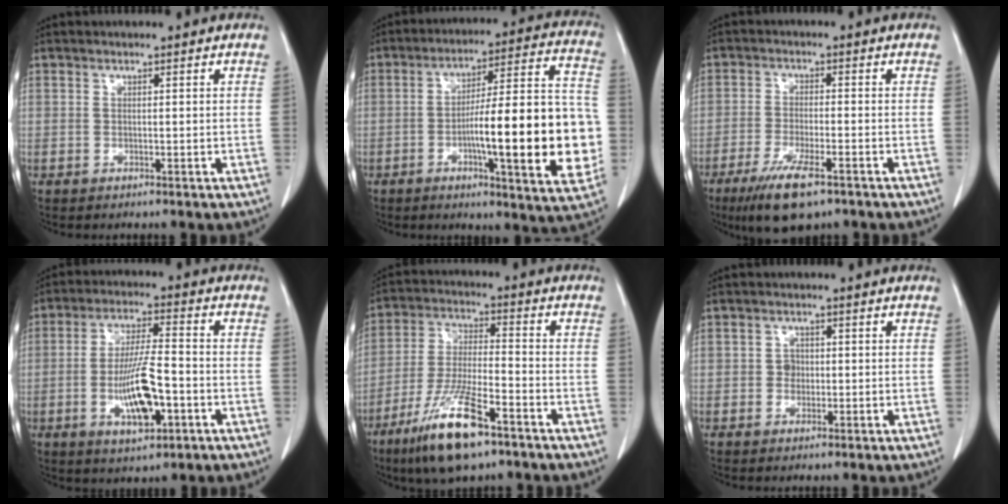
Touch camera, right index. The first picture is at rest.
{"total": 21.1, "force": [-3.9, 3.0, 20.6], "torque": [-0.248, 0.025, -0.050]}
{"total": 8.8, "force": [-5.6, 1.8, 6.5], "torque": [-0.119, -0.020, -0.092]}
{"total": 10.4, "force": [-3.0, 2.5, 9.7], "torque": [-0.185, -0.003, -0.050]}
{"total": 13.5, "force": [-8.4, 2.4, 10.3], "torque": [-0.208, -0.028, -0.151]}
{"total": 1.6, "force": [-0.1, 1.4, 0.7], "torque": [-0.009, 0.004, -0.003]}